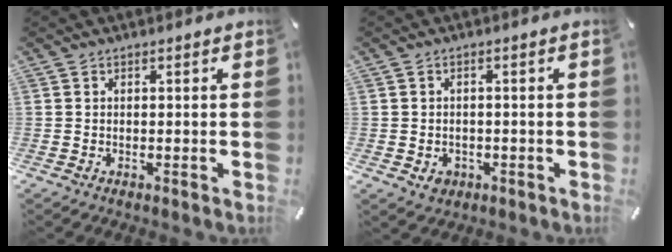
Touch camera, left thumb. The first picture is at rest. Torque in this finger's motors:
{"motor_torque": [-0.01, 0.03, 0.03, 0.04, 0.01]}